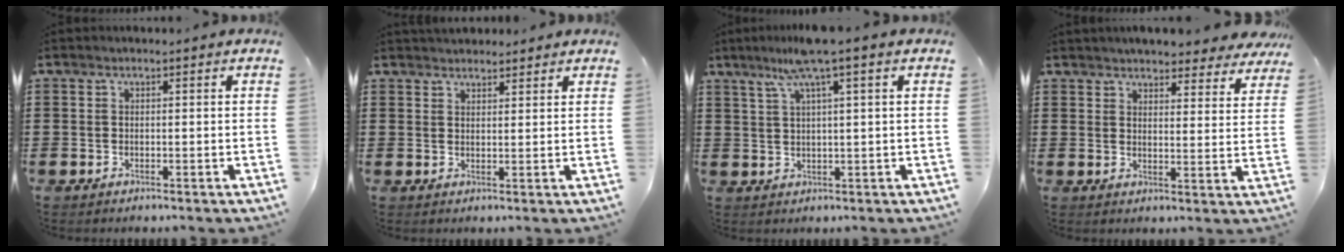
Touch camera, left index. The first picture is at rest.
{"total": 2.5, "force": [2.4, 0.6, 0.1], "torque": [-0.008, -0.001, 0.046]}
{"total": 6.5, "force": [3.3, -0.2, 5.6], "torque": [-0.113, 0.004, 0.056]}
{"total": 4.6, "force": [4.5, 0.3, 0.9], "torque": [-0.027, -0.022, 0.081]}